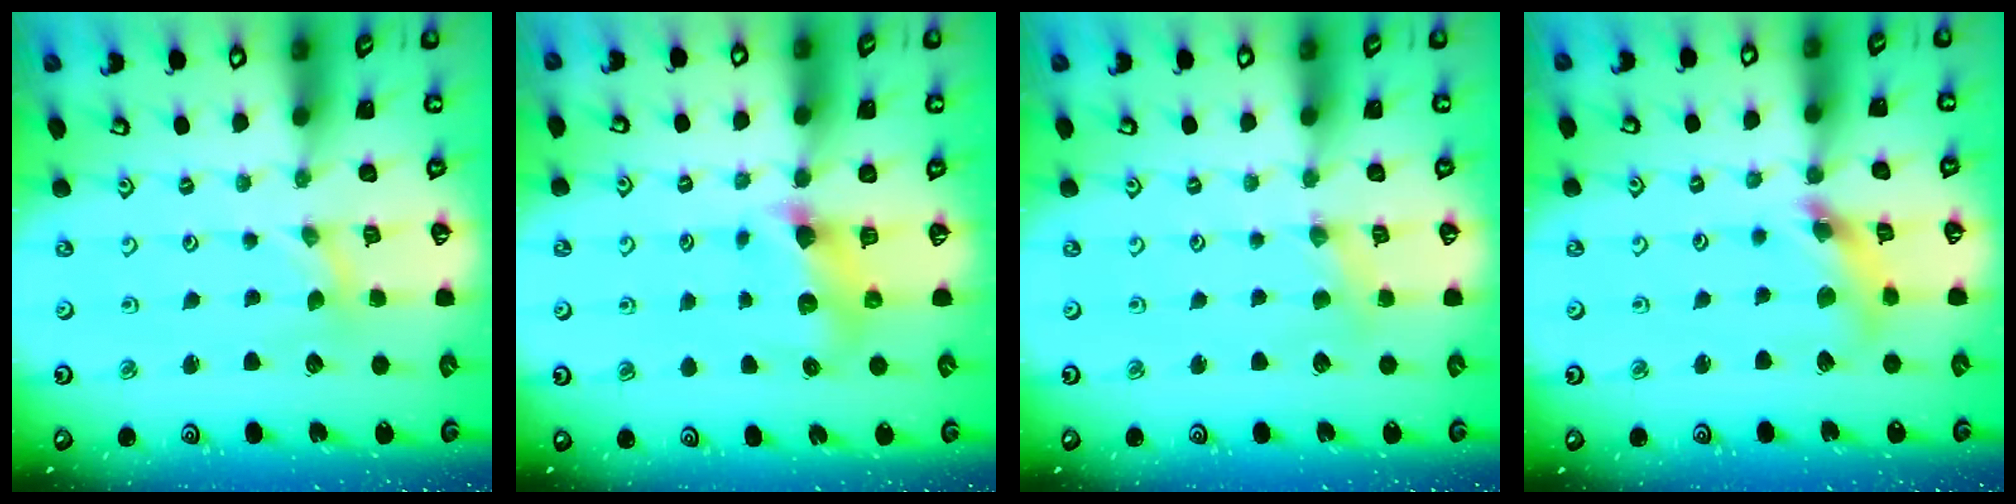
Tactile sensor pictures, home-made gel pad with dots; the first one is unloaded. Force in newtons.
{"total": 6.1, "press": 6.0, "slide": 0.5}
{"total": 2.4, "press": 2.4, "slide": 0.3}
{"total": 9.6, "press": 9.6, "slide": 0.9}